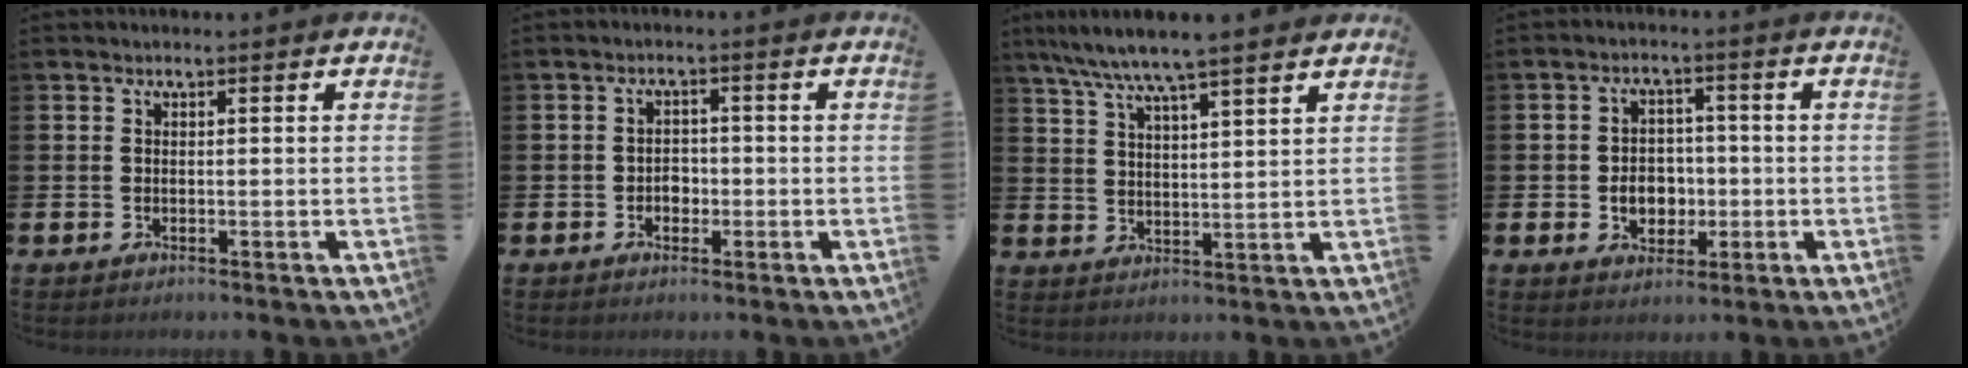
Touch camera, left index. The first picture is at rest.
{"total": 2.2, "force": [-0.8, 1.8, 1.0], "torque": [-0.013, 0.001, -0.021]}
{"total": 7.0, "force": [6.5, 0.0, 2.7], "torque": [-0.074, -0.025, 0.115]}
{"total": 4.6, "force": [-0.8, 3.8, 2.4], "torque": [-0.040, 0.004, -0.022]}